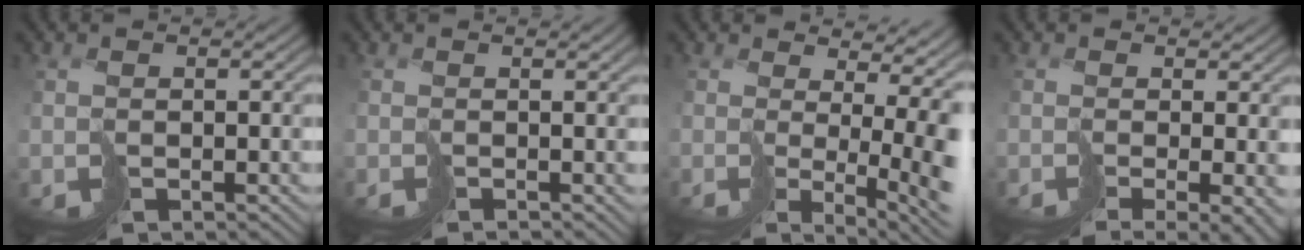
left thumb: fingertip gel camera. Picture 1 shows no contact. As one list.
[{"total": 1.0, "force": [-0.3, -0.6, 0.8], "torque": [-0.005, -0.002, -0.006]}, {"total": 10.1, "force": [0.1, 3.6, 9.5], "torque": [-0.110, -0.021, 0.028]}, {"total": 7.3, "force": [-3.5, 2.0, 6.1], "torque": [-0.103, -0.031, -0.019]}]